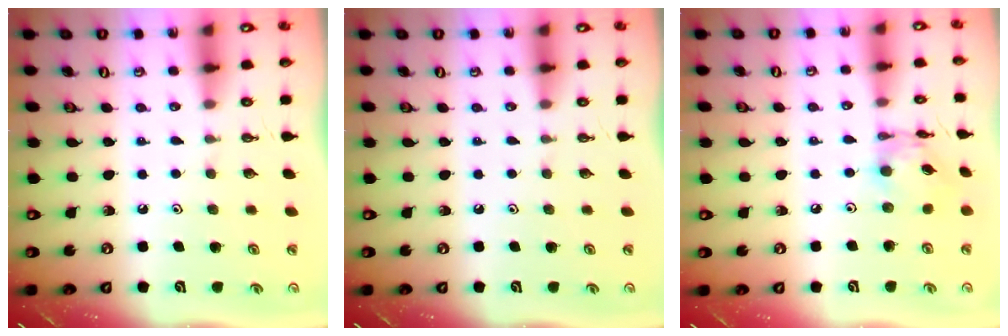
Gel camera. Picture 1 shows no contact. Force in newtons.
{"total": 0.0}
{"total": 8.8, "press": 8.8, "slide": 0.4}